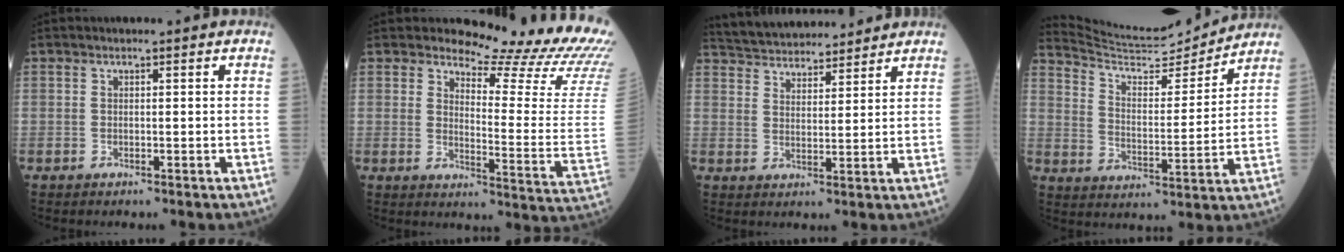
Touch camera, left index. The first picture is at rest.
{"total": 17.0, "force": [16.6, 0.6, 3.8], "torque": [-0.047, -0.152, 0.172]}
{"total": 13.3, "force": [12.5, 2.6, 3.5], "torque": [-0.063, 0.029, 0.199]}
{"total": 13.5, "force": [13.4, -0.1, 1.8], "torque": [-0.045, -0.009, 0.214]}